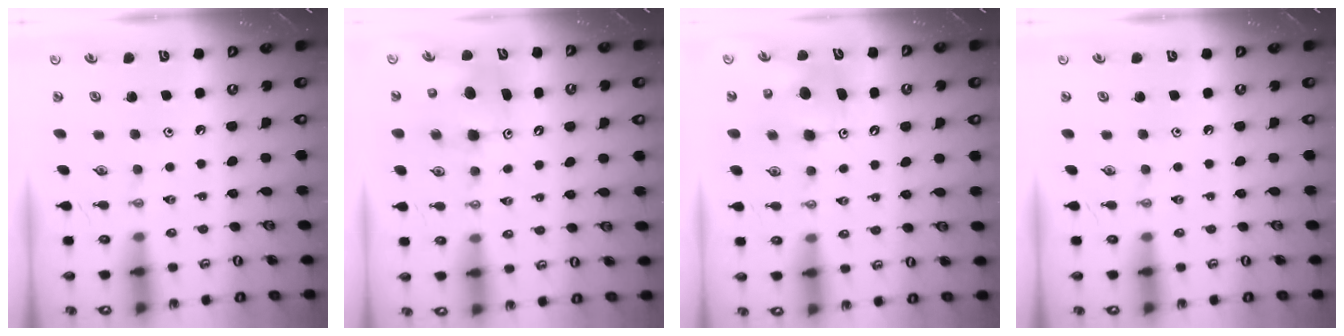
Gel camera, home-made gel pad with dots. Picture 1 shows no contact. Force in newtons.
{"total": 8.0, "press": 7.8, "slide": 1.6}
{"total": 9.8, "press": 9.8, "slide": 1.2}
{"total": 0.0}